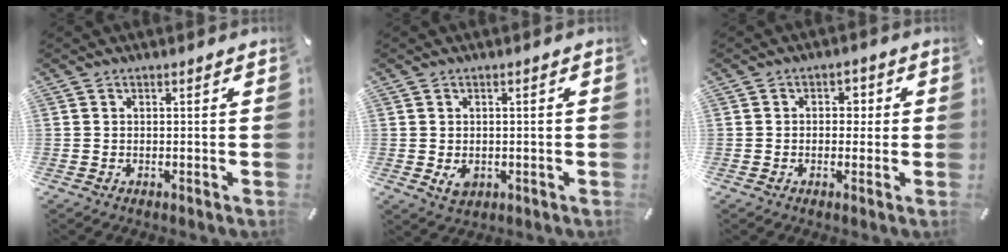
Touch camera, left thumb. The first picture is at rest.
{"total": 3.1, "force": [-0.7, 2.4, 1.8], "torque": [-0.028, -0.001, -0.014]}
{"total": 3.0, "force": [-0.3, 2.4, 1.8], "torque": [-0.020, 0.005, -0.014]}